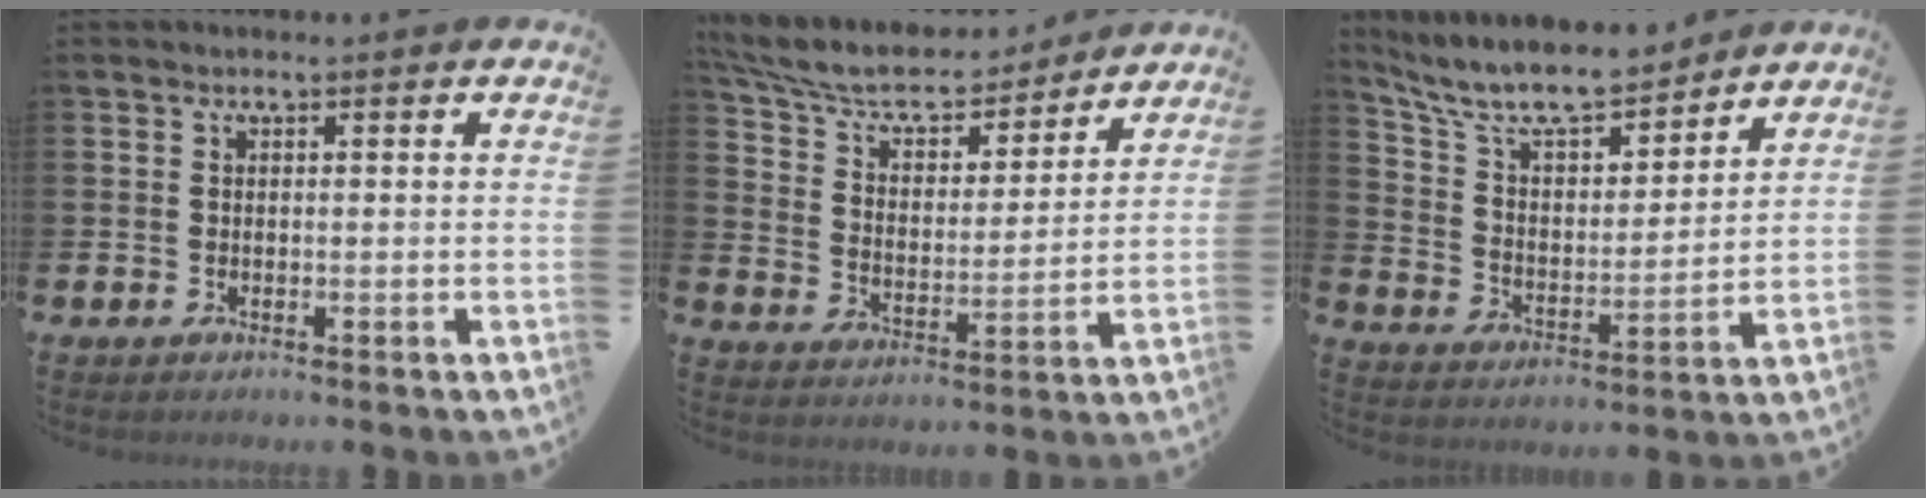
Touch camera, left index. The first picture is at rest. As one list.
[{"total": 8.0, "force": [7.2, 2.4, 2.4], "torque": [-0.091, -0.050, 0.125]}, {"total": 9.8, "force": [8.8, 2.4, 3.6], "torque": [-0.103, -0.058, 0.154]}]